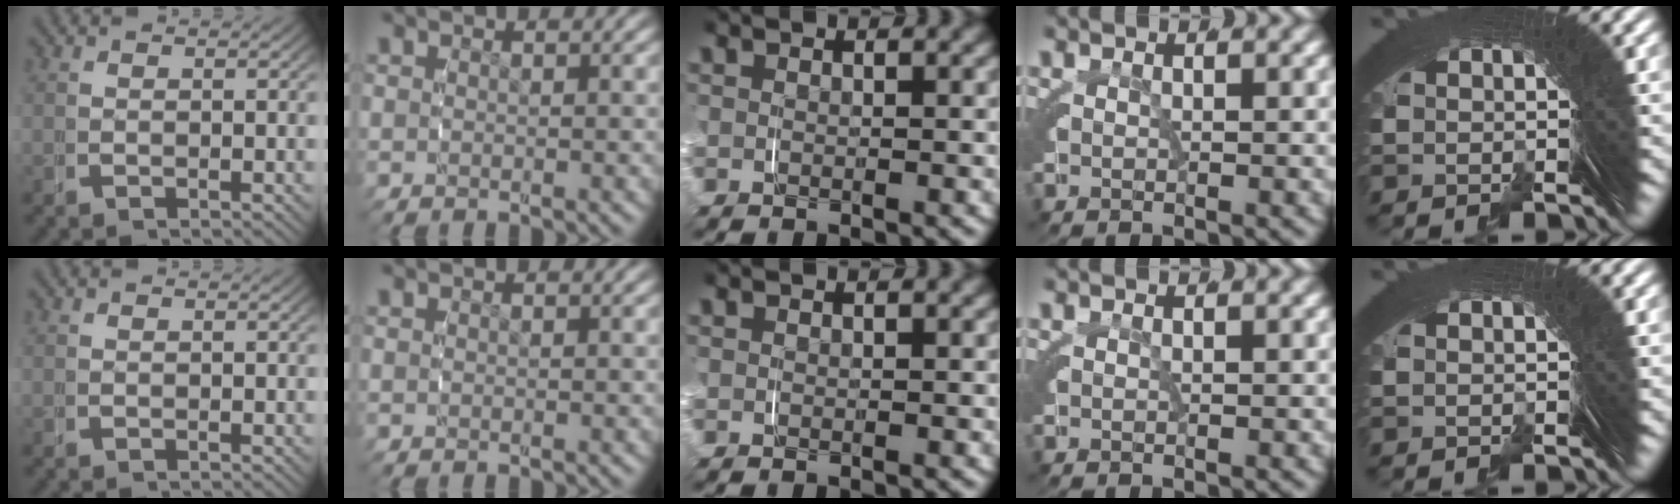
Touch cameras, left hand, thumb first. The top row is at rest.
{}